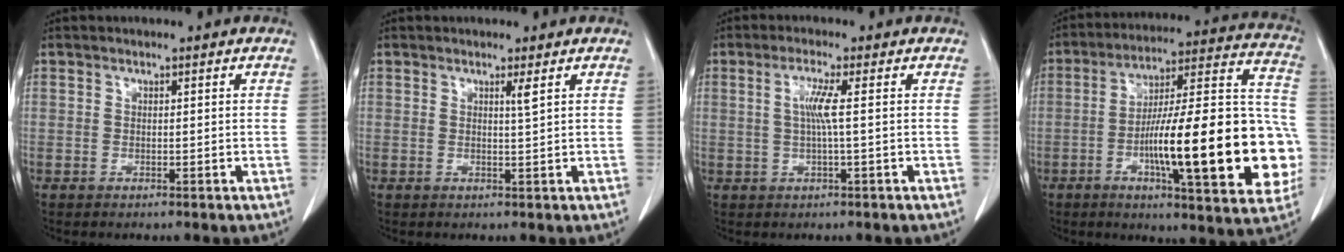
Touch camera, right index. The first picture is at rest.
{"total": 1.3, "force": [0.7, -0.4, 1.0], "torque": [-0.025, -0.008, 0.014]}
{"total": 3.6, "force": [0.4, -0.5, 3.6], "torque": [-0.075, 0.003, 0.008]}
{"total": 26.0, "force": [-5.9, 4.6, 24.9], "torque": [-0.302, 0.022, -0.082]}